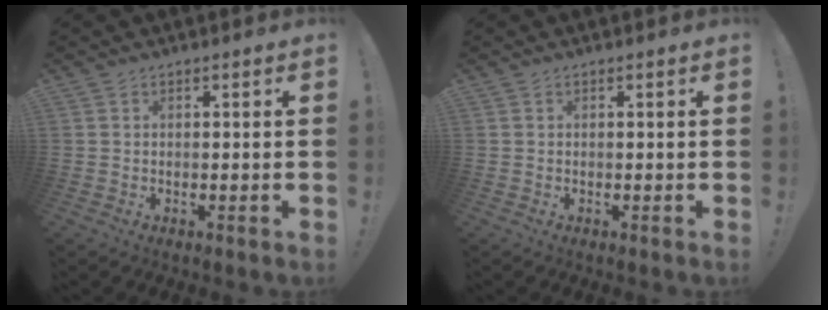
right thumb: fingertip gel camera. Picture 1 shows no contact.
{"total": 0.0}